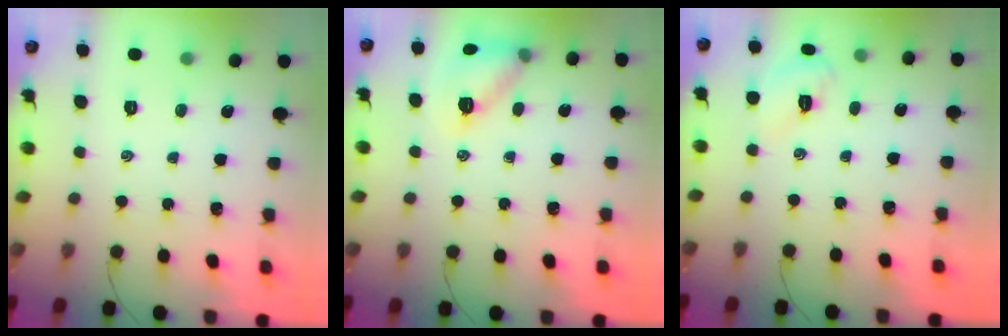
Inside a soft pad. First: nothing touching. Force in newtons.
{"total": 12.7, "press": 12.6, "slide": 1.0}
{"total": 3.5, "press": 3.4, "slide": 0.9}